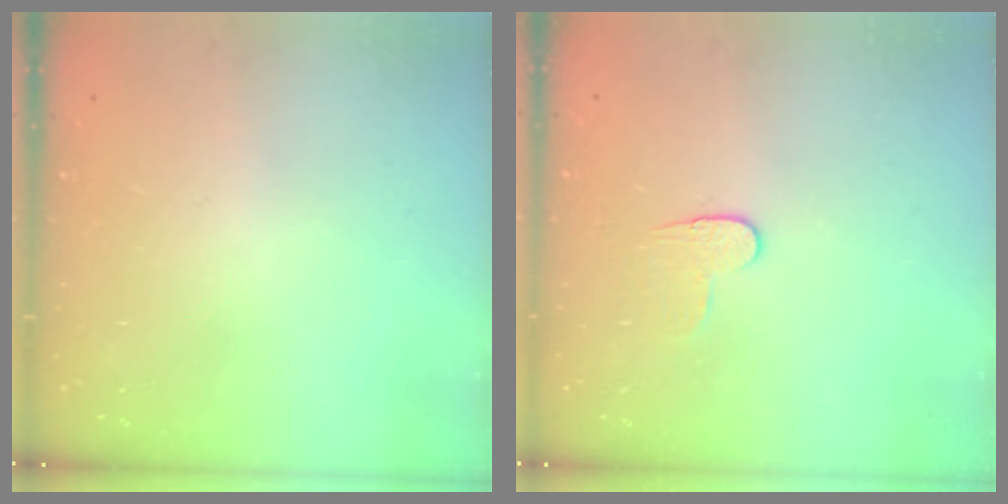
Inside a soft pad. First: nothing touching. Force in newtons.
{"total": 6.8, "press": 6.8, "slide": 0.6}